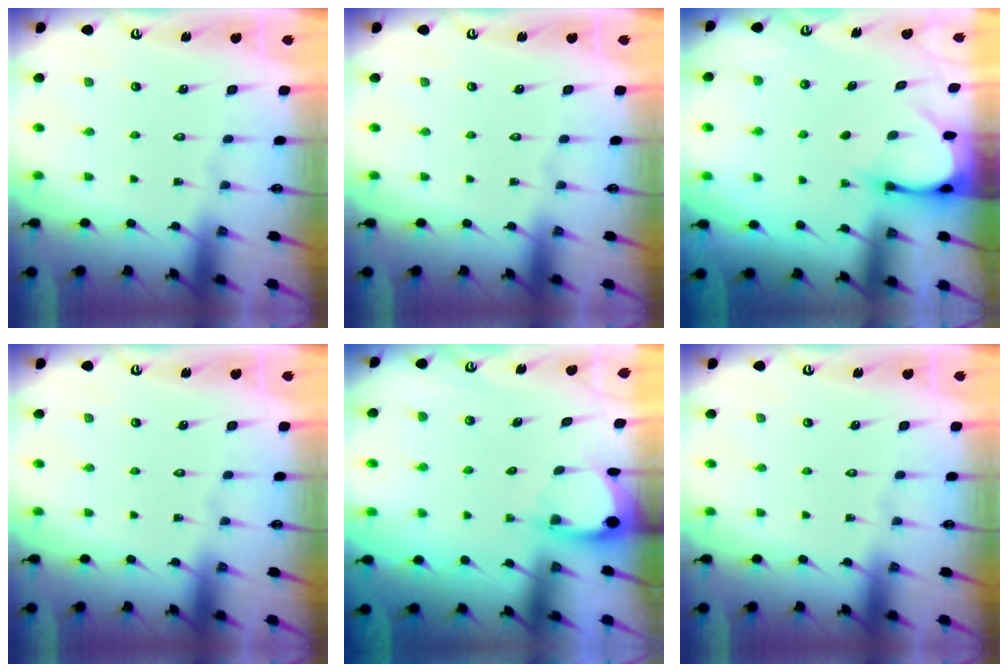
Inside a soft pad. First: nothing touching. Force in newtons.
{"total": 0.0}
{"total": 3.6, "press": 3.6, "slide": 0.3}
{"total": 0.0}
{"total": 3.9, "press": 3.9, "slide": 0.4}
{"total": 0.0}